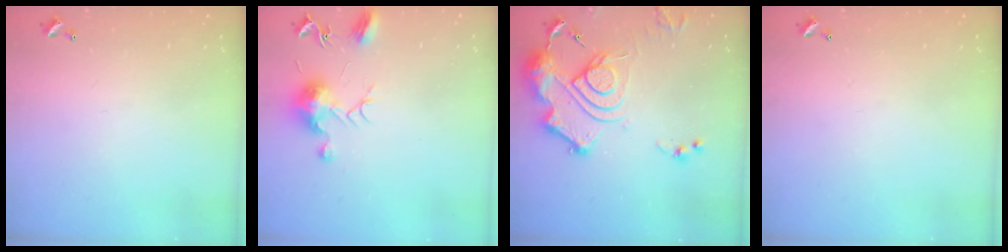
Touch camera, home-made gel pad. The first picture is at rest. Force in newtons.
{"total": 9.8, "press": 9.8, "slide": 0.7}
{"total": 16.8, "press": 16.7, "slide": 2.0}
{"total": 0.0}